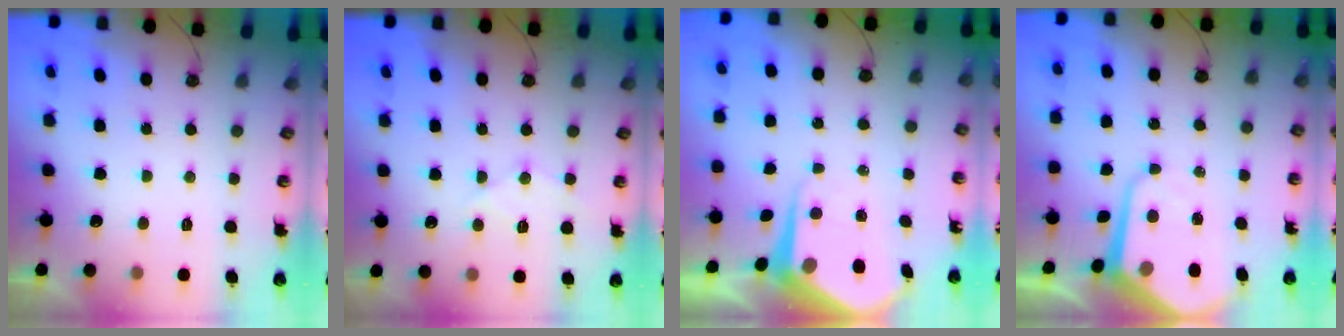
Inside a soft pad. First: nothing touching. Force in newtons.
{"total": 9.1, "press": 9.1, "slide": 0.6}
{"total": 8.3, "press": 8.2, "slide": 0.8}
{"total": 9.3, "press": 9.3, "slide": 0.8}